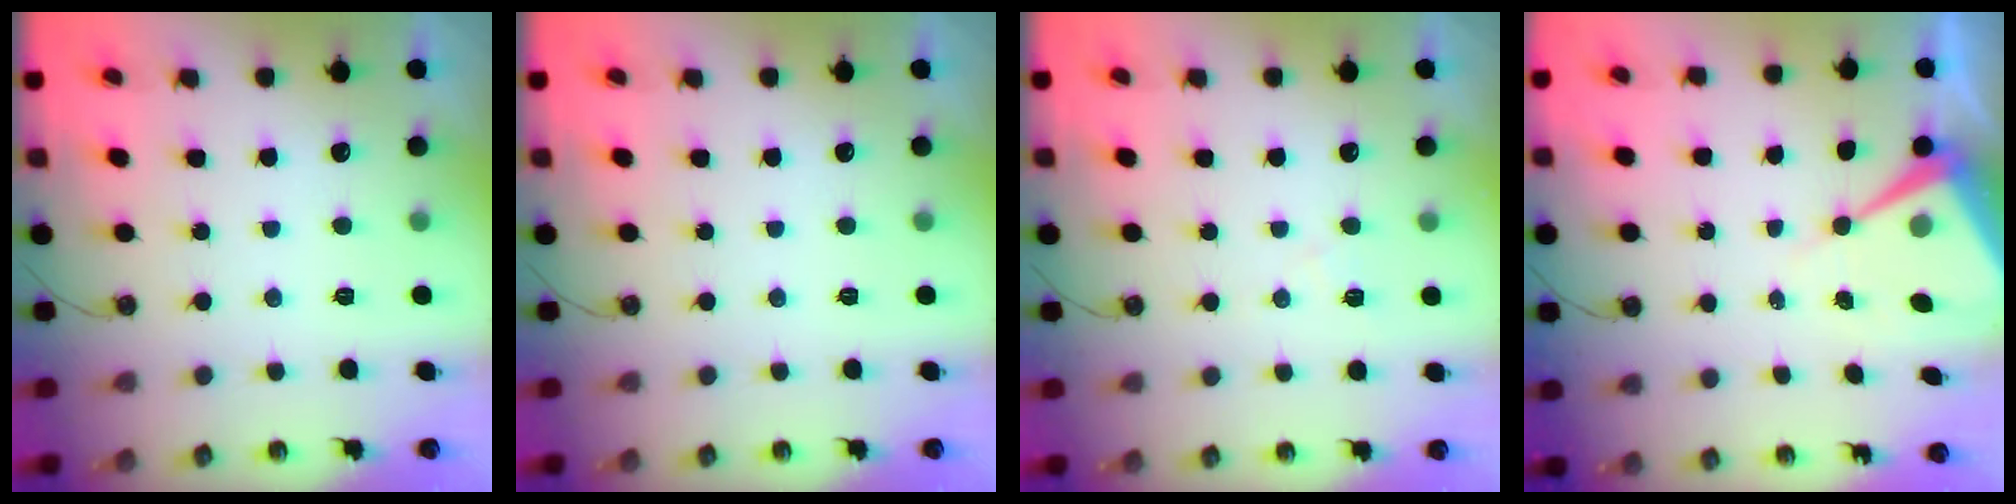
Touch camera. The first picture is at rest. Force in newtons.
{"total": 0.0}
{"total": 7.4, "press": 7.4, "slide": 0.8}
{"total": 9.7, "press": 9.6, "slide": 1.0}